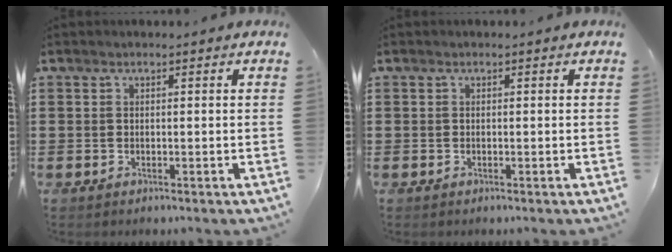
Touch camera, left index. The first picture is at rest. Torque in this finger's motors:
{"motor_torque": [-0.03, -0.01, 0.00, 0.00]}